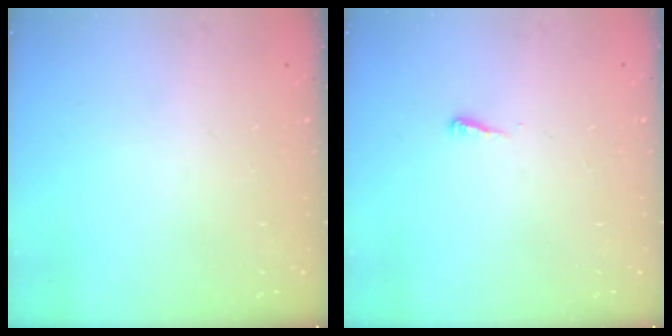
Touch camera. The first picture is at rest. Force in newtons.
{"total": 4.6, "press": 4.6, "slide": 0.5}